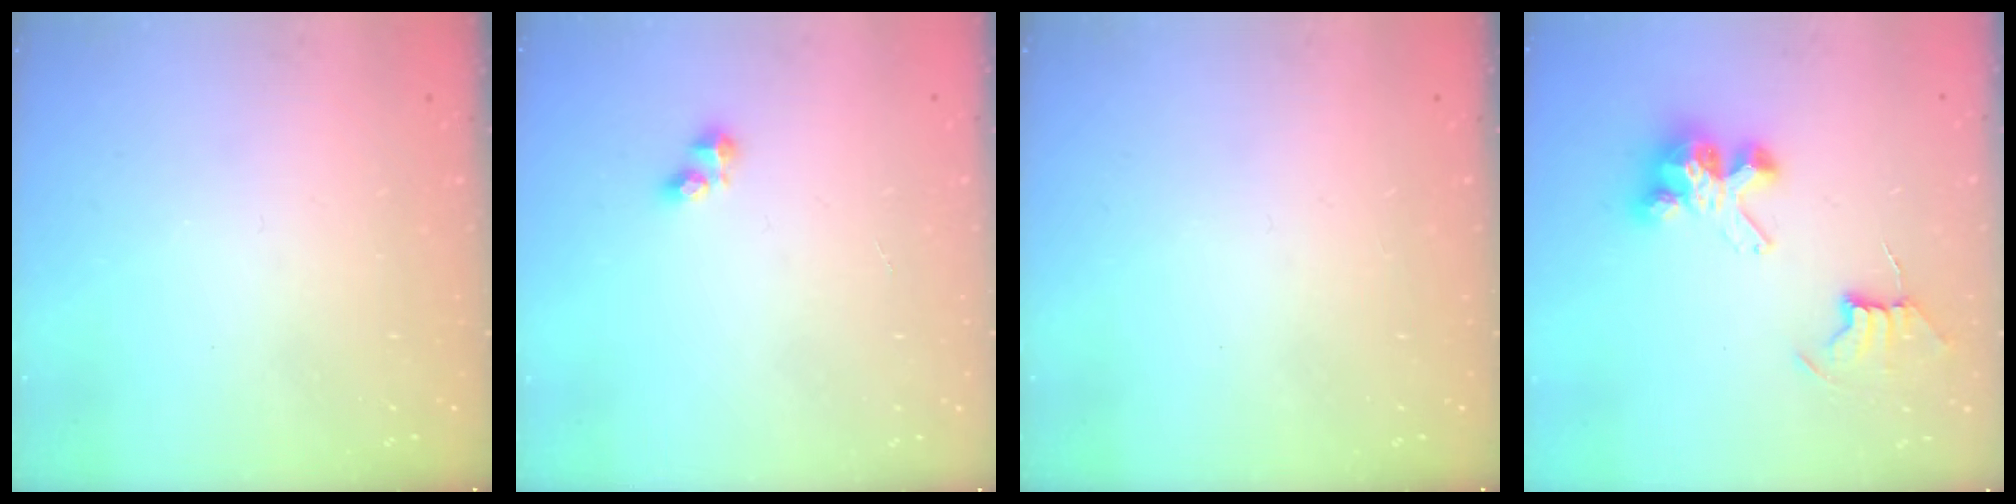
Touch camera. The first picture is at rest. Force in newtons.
{"total": 2.6, "press": 2.6, "slide": 0.2}
{"total": 0.0}
{"total": 9.7, "press": 9.6, "slide": 1.0}